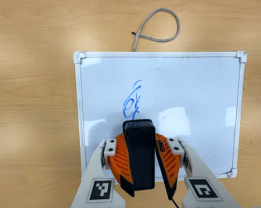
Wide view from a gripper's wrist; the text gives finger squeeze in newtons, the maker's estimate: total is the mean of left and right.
{"total": 11.3, "left": 11.2, "right": 11.4}